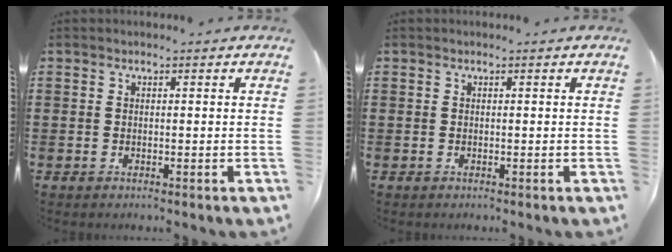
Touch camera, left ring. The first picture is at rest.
{"total": 0.0}